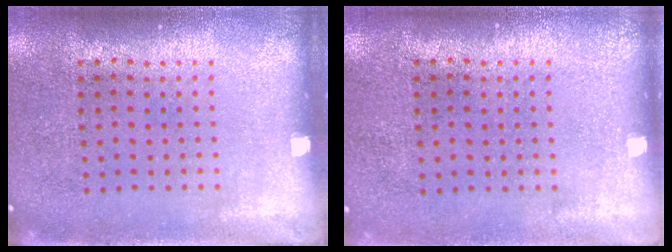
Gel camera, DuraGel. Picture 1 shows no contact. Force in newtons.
{"total": 0.0}